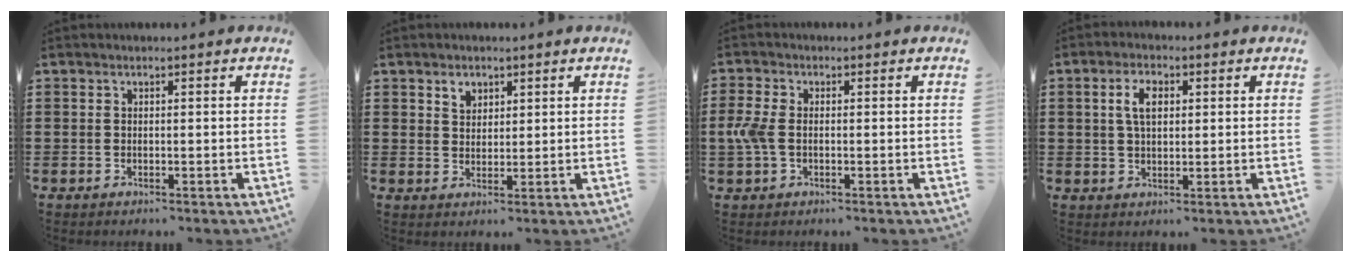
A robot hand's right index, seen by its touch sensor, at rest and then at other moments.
{"total": 2.5, "force": [1.7, 1.7, 0.7], "torque": [-0.012, 0.001, 0.030]}
{"total": 3.9, "force": [-0.6, 2.3, 3.2], "torque": [-0.090, -0.005, -0.019]}
{"total": 4.3, "force": [1.0, 2.2, 3.5], "torque": [-0.076, 0.014, 0.016]}